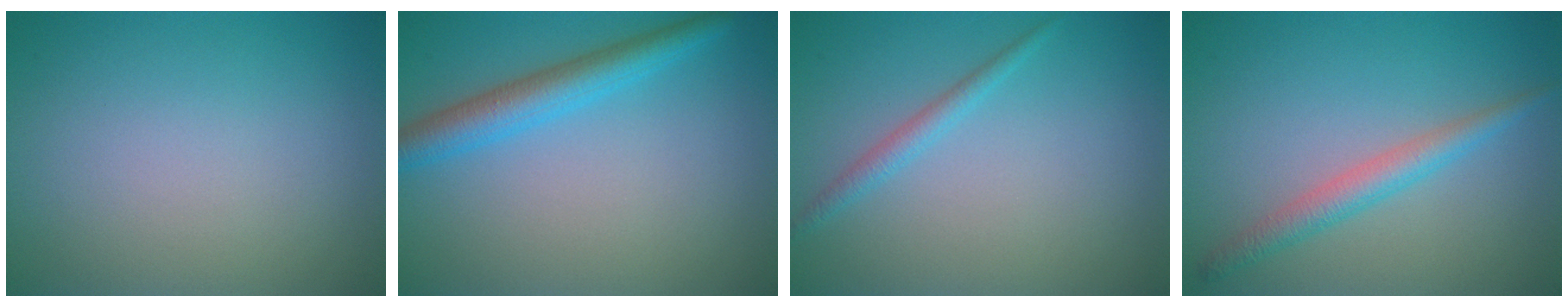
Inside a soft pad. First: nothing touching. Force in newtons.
{"total": 3.8, "press": 3.8, "slide": 0.1}
{"total": 1.5, "press": 1.5, "slide": 0.1}
{"total": 2.6, "press": 2.6, "slide": 0.1}